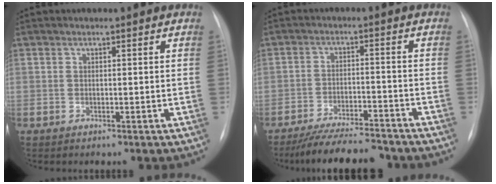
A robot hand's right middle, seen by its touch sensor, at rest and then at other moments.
{"total": 12.3, "force": [-11.1, 1.9, 5.0], "torque": [-0.080, -0.003, -0.166]}